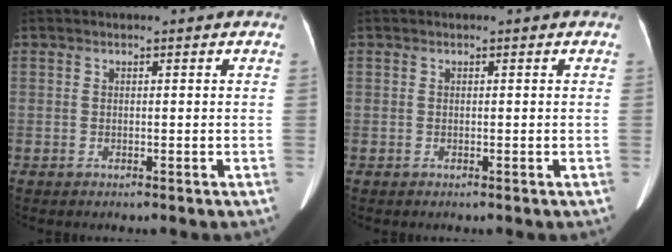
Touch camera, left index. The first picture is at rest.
{"total": 0.0}